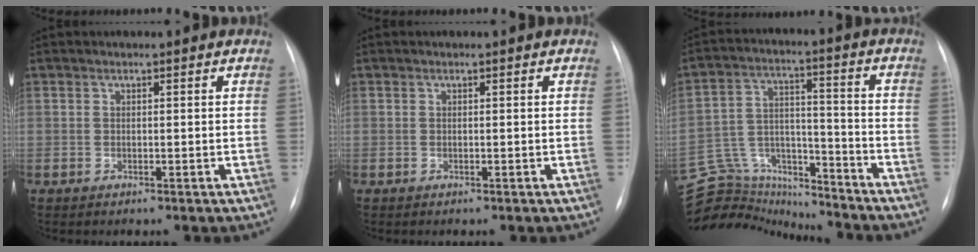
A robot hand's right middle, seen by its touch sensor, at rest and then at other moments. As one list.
[{"total": 0.0}, {"total": 16.0, "force": [-15.7, 2.8, 1.2], "torque": [-0.031, 0.049, -0.258]}]